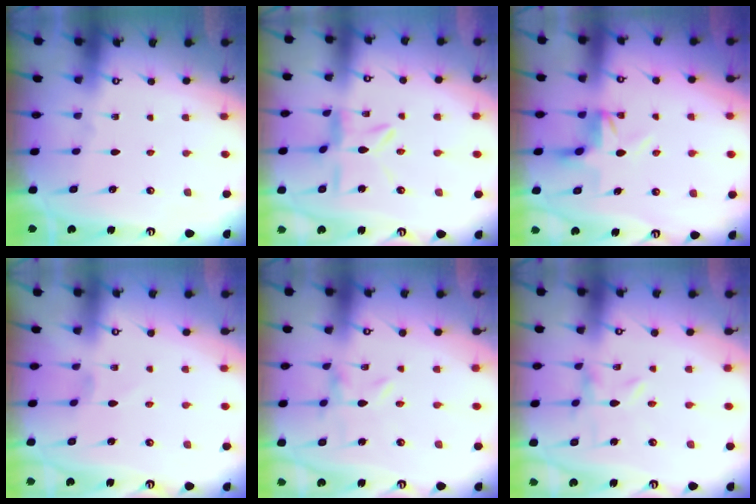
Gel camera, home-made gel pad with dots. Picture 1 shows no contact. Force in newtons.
{"total": 5.8, "press": 5.8, "slide": 0.5}
{"total": 4.9, "press": 4.9, "slide": 0.6}
{"total": 0.0}
{"total": 0.0}
{"total": 0.0}